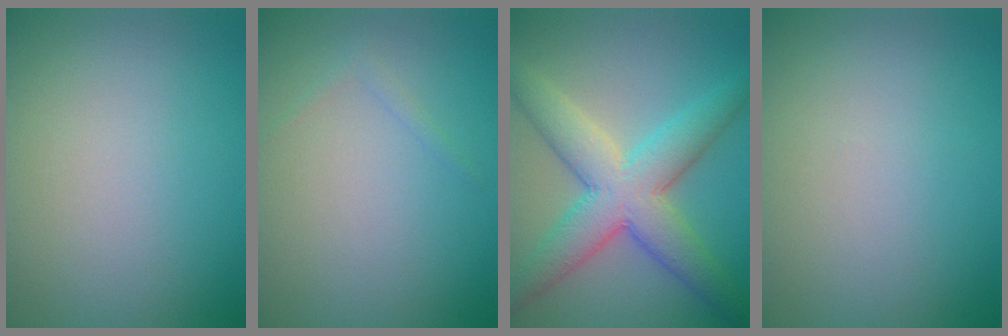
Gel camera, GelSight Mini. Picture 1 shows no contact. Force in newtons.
{"total": 0.6, "press": 0.6, "slide": 0.1}
{"total": 7.7, "press": 7.7, "slide": 0.1}
{"total": 0.0}